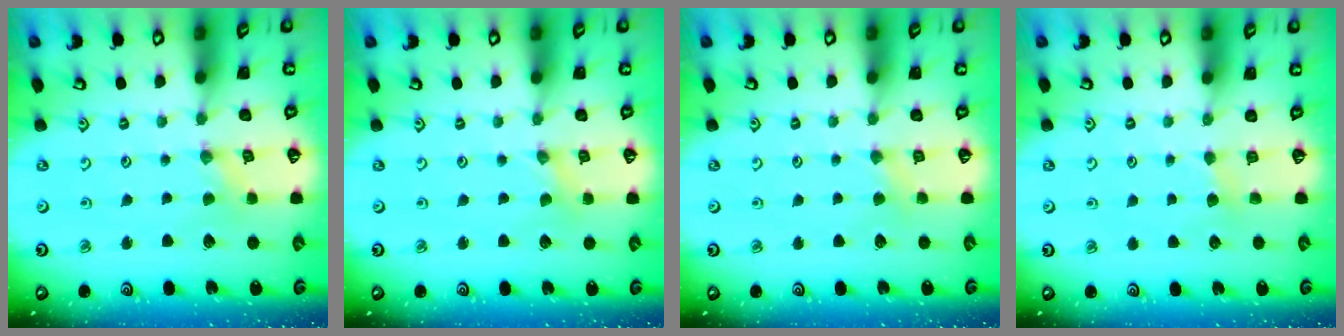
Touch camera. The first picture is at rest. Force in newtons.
{"total": 0.0}
{"total": 3.0, "press": 3.0, "slide": 0.5}
{"total": 2.9, "press": 2.9, "slide": 0.3}